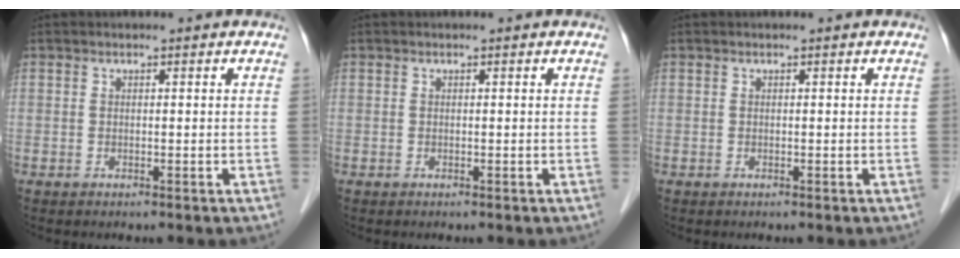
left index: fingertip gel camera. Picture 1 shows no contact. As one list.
[{"total": 0.0}, {"total": 0.0}]